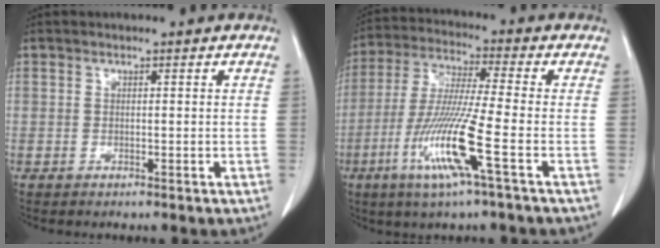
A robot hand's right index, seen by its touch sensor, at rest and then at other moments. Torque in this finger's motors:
{"motor_torque": [1.82, -0.32, 1.05, 0.21]}